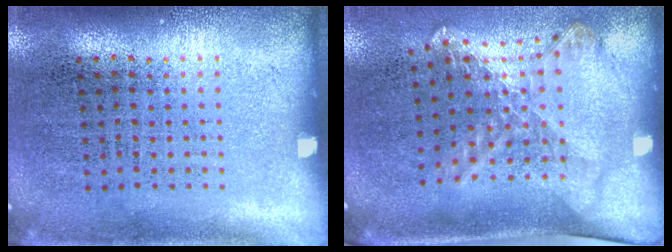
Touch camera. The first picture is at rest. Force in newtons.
{"total": 1.9, "press": 1.4, "slide": 1.3}